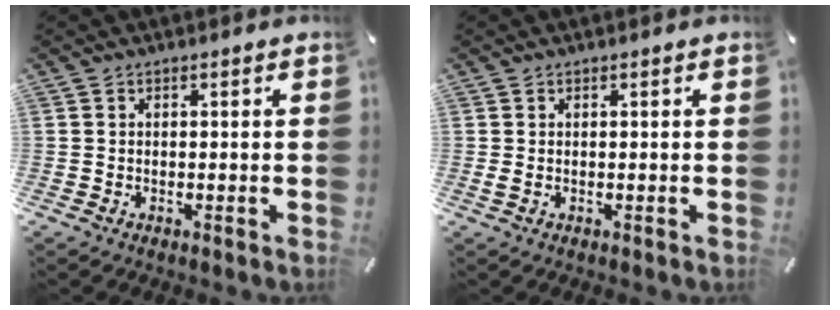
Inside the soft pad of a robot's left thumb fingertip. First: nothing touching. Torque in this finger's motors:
{"motor_torque": [0.02, 0.86, 0.18, -0.09, 0.00]}